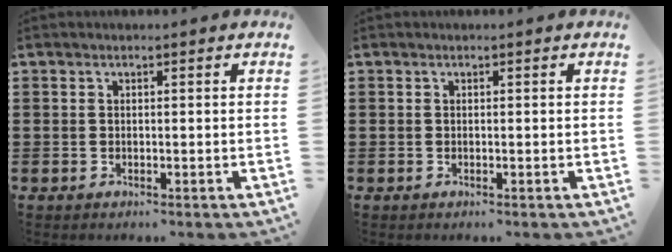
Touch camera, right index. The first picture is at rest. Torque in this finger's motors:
{"motor_torque": [-0.43, 0.46, 0.00, 0.00]}